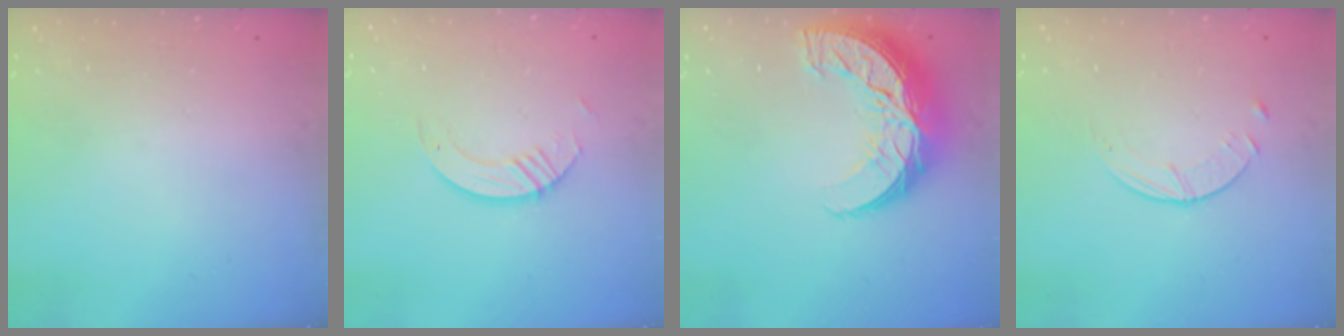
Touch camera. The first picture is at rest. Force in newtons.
{"total": 3.7, "press": 3.7, "slide": 0.3}
{"total": 14.7, "press": 14.7, "slide": 1.0}
{"total": 2.6, "press": 2.5, "slide": 0.3}